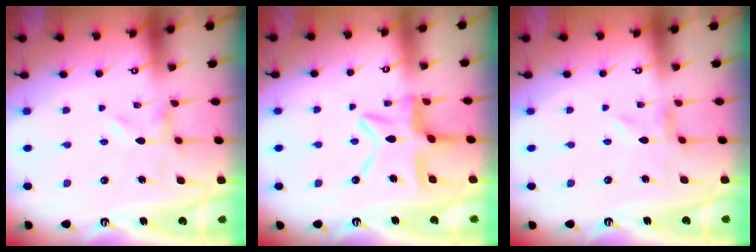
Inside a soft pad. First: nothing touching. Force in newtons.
{"total": 12.1, "press": 12.0, "slide": 1.1}
{"total": 1.0, "press": 1.0, "slide": 0.3}